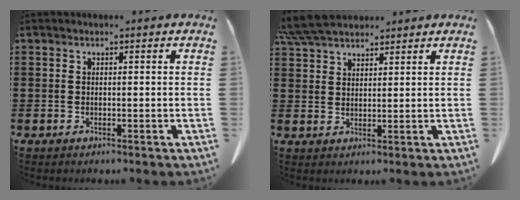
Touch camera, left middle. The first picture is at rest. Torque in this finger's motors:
{"motor_torque": [1.02, -0.29, 0.25, 0.06]}